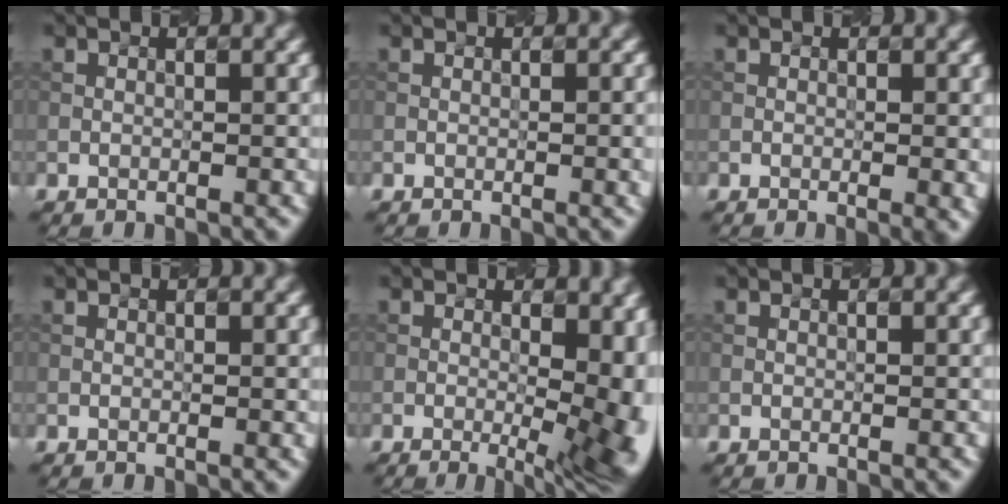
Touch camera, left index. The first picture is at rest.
{"total": 1.8, "force": [-0.2, 0.7, 1.6], "torque": [-0.006, 0.016, -0.002]}
{"total": 1.7, "force": [-0.4, 0.4, 1.6], "torque": [-0.014, 0.009, 0.001]}
{"total": 0.0}
{"total": 15.1, "force": [-0.9, 7.0, 13.3], "torque": [-0.116, 0.029, 0.008]}
{"total": 0.0}